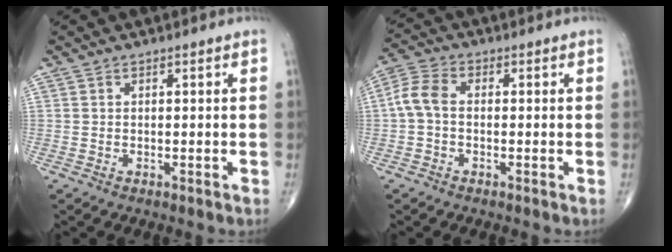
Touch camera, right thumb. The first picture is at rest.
{"total": 5.3, "force": [-0.3, 3.4, 4.1], "torque": [-0.084, 0.014, -0.017]}